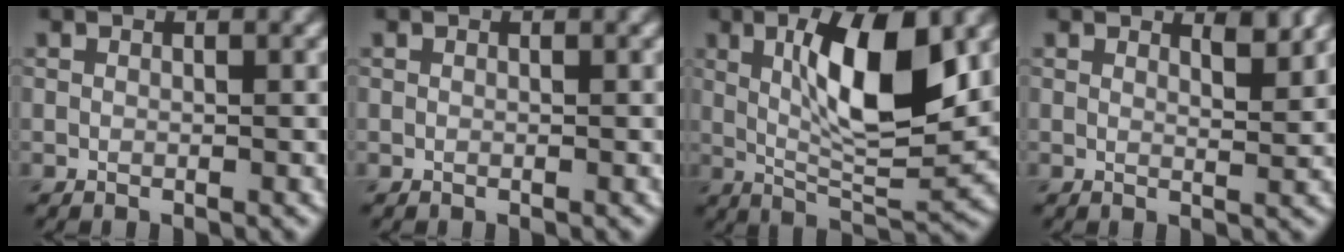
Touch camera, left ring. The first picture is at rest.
{"total": 0.0}
{"total": 9.0, "force": [2.2, 2.5, 8.4], "torque": [-0.132, -0.003, 0.039]}
{"total": 1.8, "force": [1.5, 0.3, 0.9], "torque": [-0.009, -0.001, 0.021]}